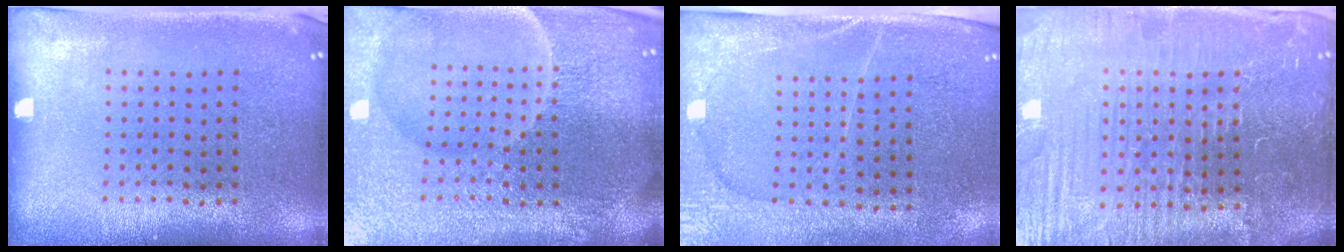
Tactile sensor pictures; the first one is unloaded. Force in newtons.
{"total": 6.5, "press": 5.8, "slide": 2.9}
{"total": 3.0, "press": 2.8, "slide": 1.1}
{"total": 5.4, "press": 5.1, "slide": 2.0}